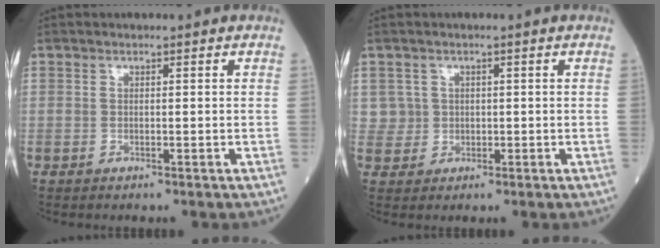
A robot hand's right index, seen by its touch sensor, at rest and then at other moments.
{"total": 2.2, "force": [0.3, 2.2, -0.3], "torque": [0.012, 0.004, 0.003]}